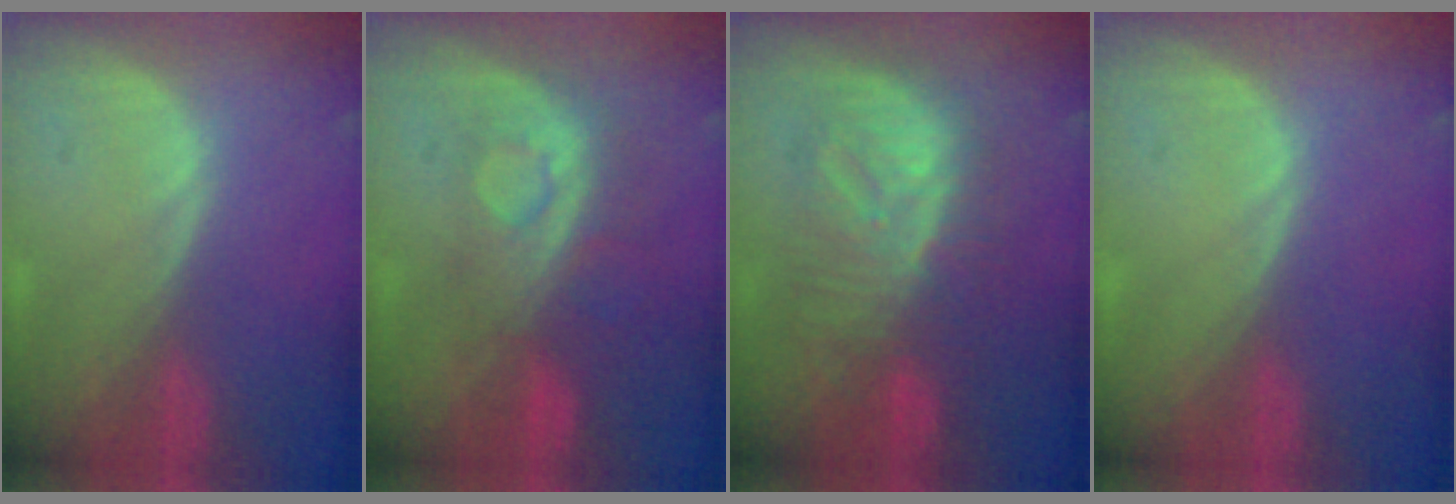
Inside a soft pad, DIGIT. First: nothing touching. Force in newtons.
{"total": 7.8, "press": 7.5, "slide": 2.0}
{"total": 9.6, "press": 9.6, "slide": 0.5}
{"total": 0.0}